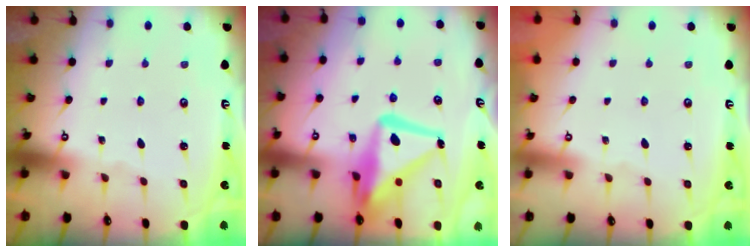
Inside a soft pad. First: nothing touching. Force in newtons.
{"total": 14.8, "press": 14.7, "slide": 1.5}
{"total": 3.8, "press": 3.8, "slide": 0.1}